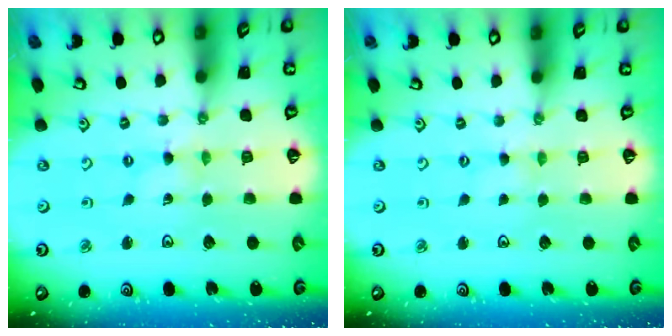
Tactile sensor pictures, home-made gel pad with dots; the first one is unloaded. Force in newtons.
{"total": 0.0}